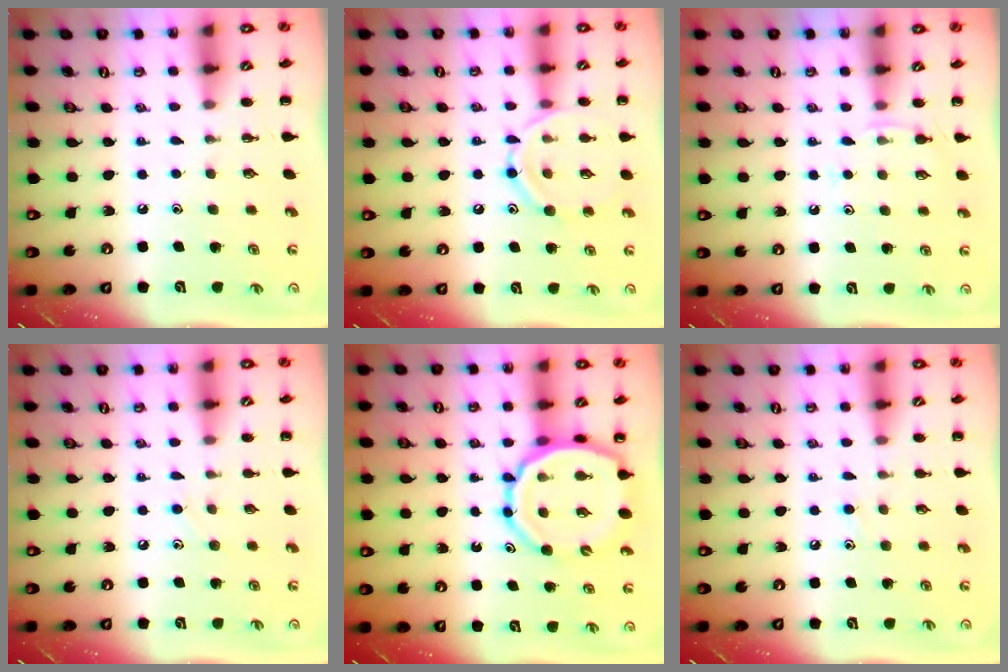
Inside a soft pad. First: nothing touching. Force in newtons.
{"total": 11.5, "press": 11.4, "slide": 1.1}
{"total": 6.1, "press": 5.9, "slide": 1.7}
{"total": 5.2, "press": 4.9, "slide": 1.8}
{"total": 13.8, "press": 13.2, "slide": 3.9}
{"total": 7.4, "press": 6.9, "slide": 2.6}